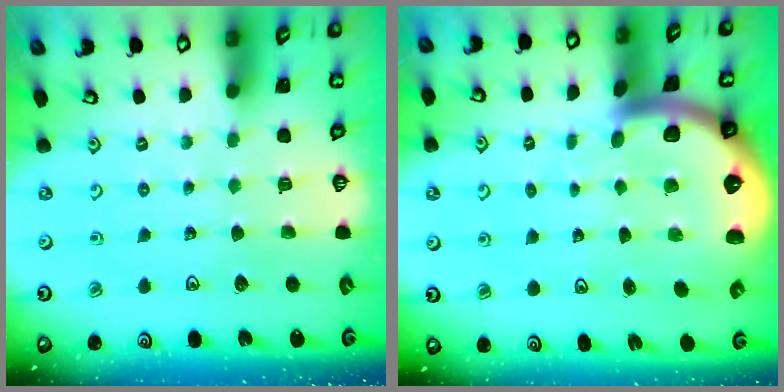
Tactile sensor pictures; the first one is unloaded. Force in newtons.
{"total": 6.5, "press": 6.4, "slide": 1.0}